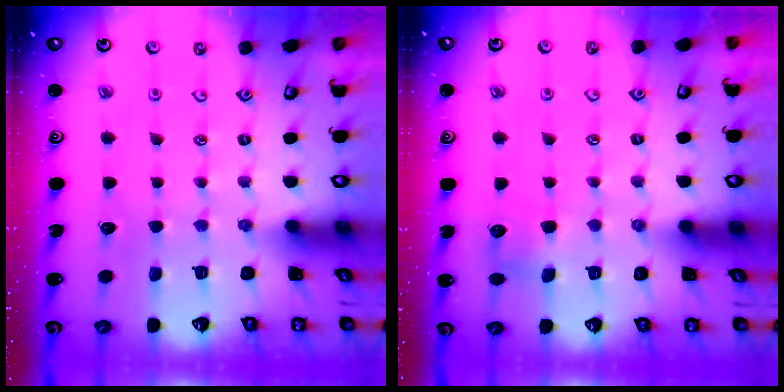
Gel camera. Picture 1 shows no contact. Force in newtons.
{"total": 4.9, "press": 4.8, "slide": 0.6}